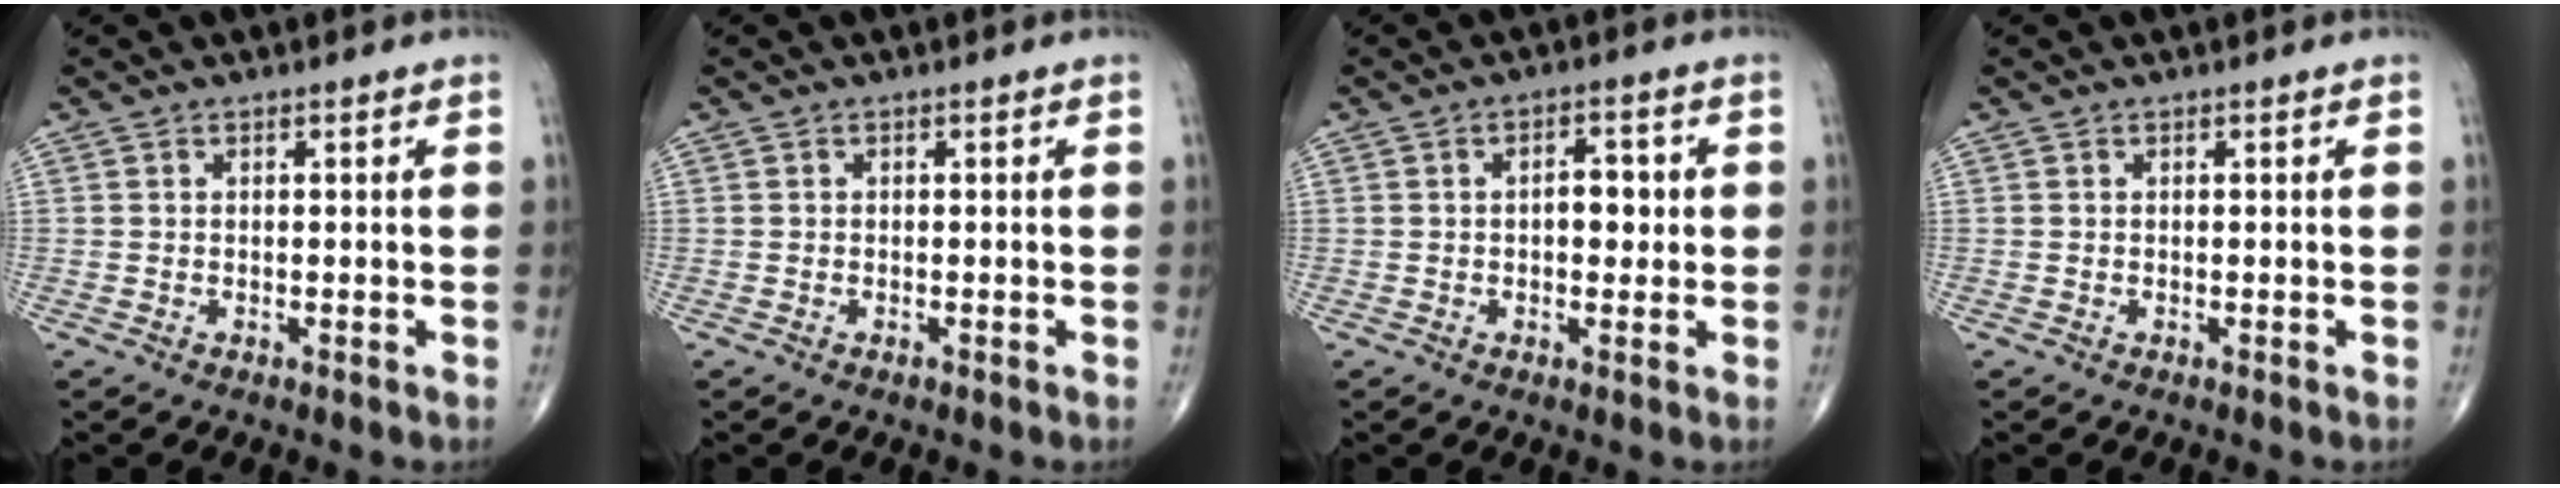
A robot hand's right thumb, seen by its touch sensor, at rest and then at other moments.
{"total": 0.0}
{"total": 4.5, "force": [0.2, 2.6, 3.7], "torque": [-0.036, 0.006, 0.000]}
{"total": 0.0}